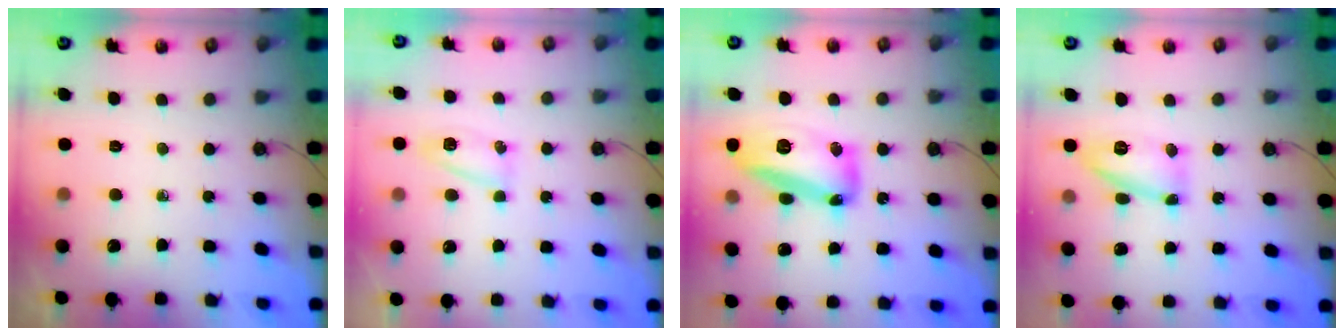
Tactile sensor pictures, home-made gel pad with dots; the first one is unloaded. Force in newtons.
{"total": 12.3, "press": 7.2, "slide": 10.0}
{"total": 15.6, "press": 15.4, "slide": 2.4}
{"total": 11.1, "press": 10.9, "slide": 2.4}